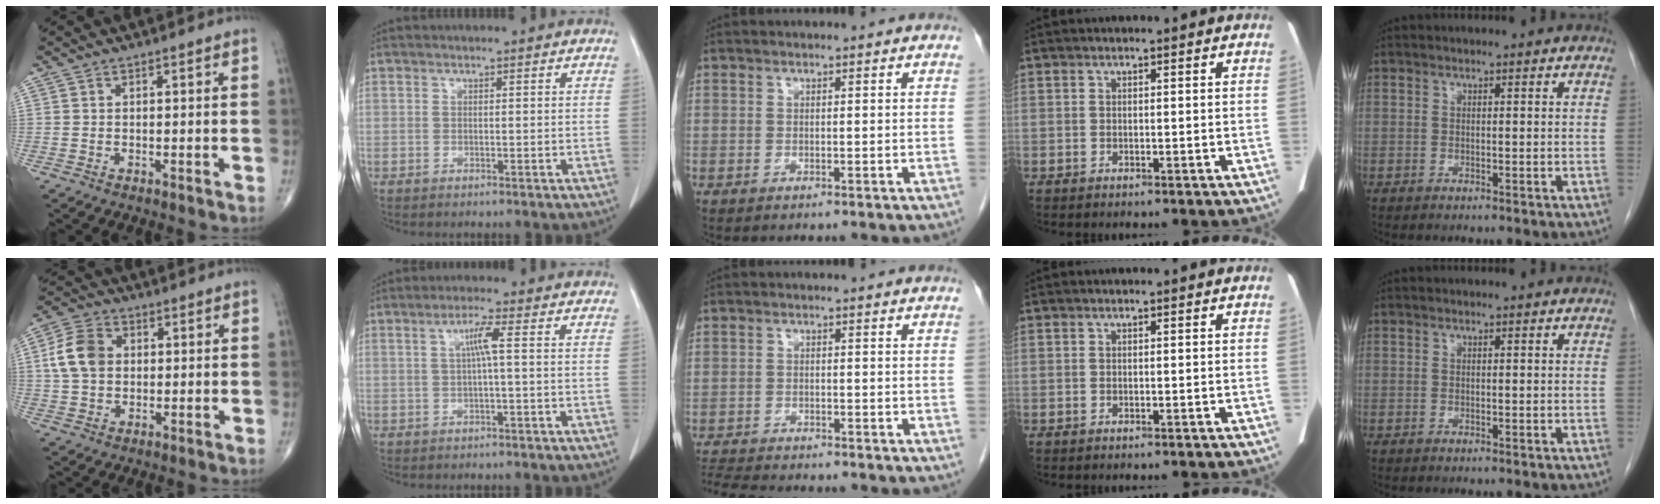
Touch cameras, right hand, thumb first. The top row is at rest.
{"thumb": {"total": 8.5, "force": [1.2, 6.3, 5.6], "torque": [-0.098, 0.011, 0.019]}, "index": {"total": 3.2, "force": [0.4, -0.4, 3.2], "torque": [-0.062, 0.006, 0.007]}, "middle": {"total": 8.3, "force": [-7.7, 0.9, 3.0], "torque": [-0.052, -0.011, -0.122]}}